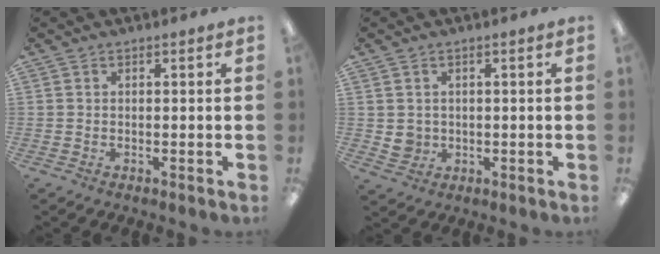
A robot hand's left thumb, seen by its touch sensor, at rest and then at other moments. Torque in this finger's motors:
{"motor_torque": [-0.04, 0.04, -0.01, -0.04, 0.00]}